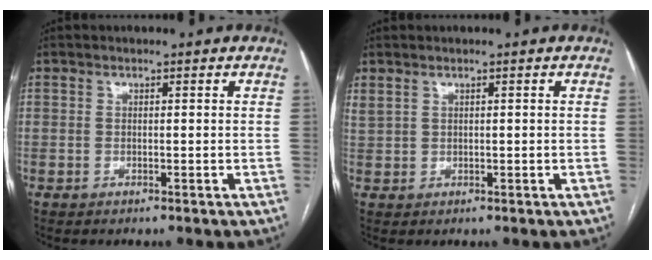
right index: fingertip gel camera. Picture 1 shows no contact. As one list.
[{"total": 1.9, "force": [1.3, 0.9, 1.1], "torque": [-0.034, 0.014, 0.039]}]